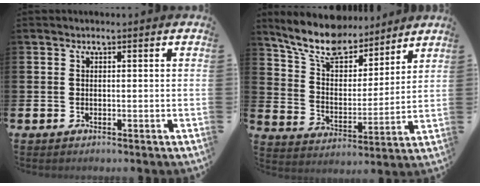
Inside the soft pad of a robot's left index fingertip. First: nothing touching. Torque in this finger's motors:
{"motor_torque": [1.21, -0.93, 0.25, 0.21]}